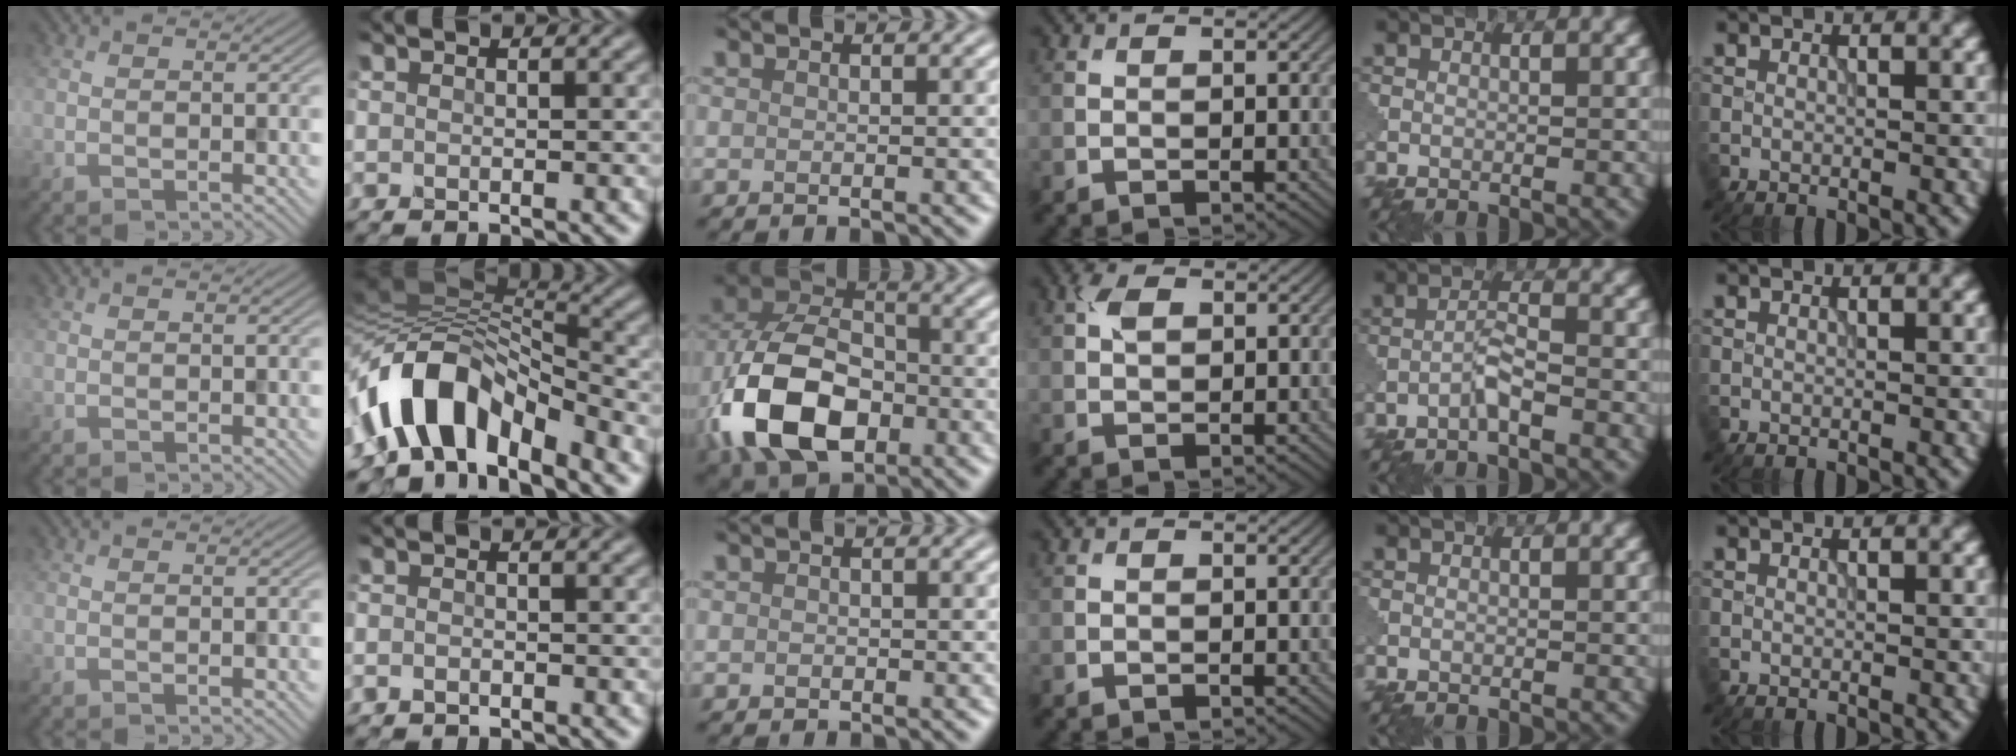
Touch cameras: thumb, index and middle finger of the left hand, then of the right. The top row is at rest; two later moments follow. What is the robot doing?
{"motion": "assemble", "object": "puzzle pieces"}